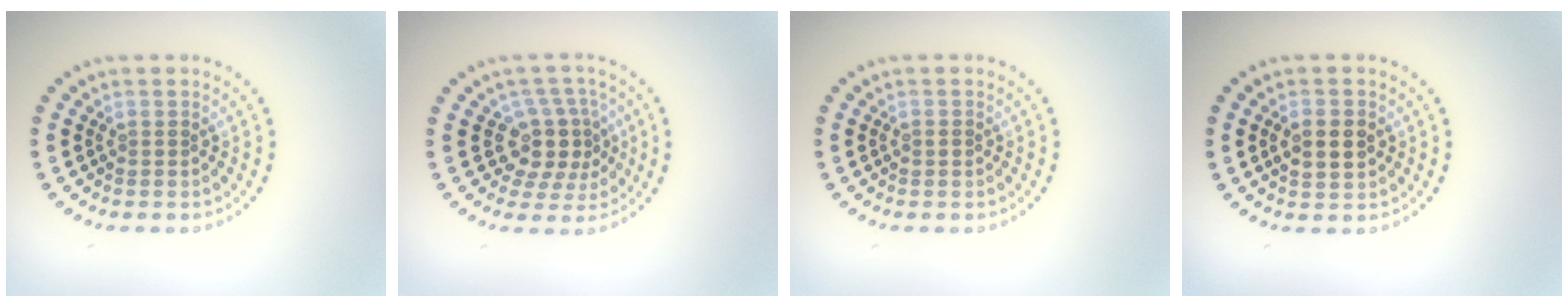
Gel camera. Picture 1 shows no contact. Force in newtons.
{"total": 4.0, "press": 3.3, "slide": 2.3}
{"total": 0.8, "press": 0.8, "slide": 0.2}
{"total": 2.7, "press": 2.7, "slide": 0.2}